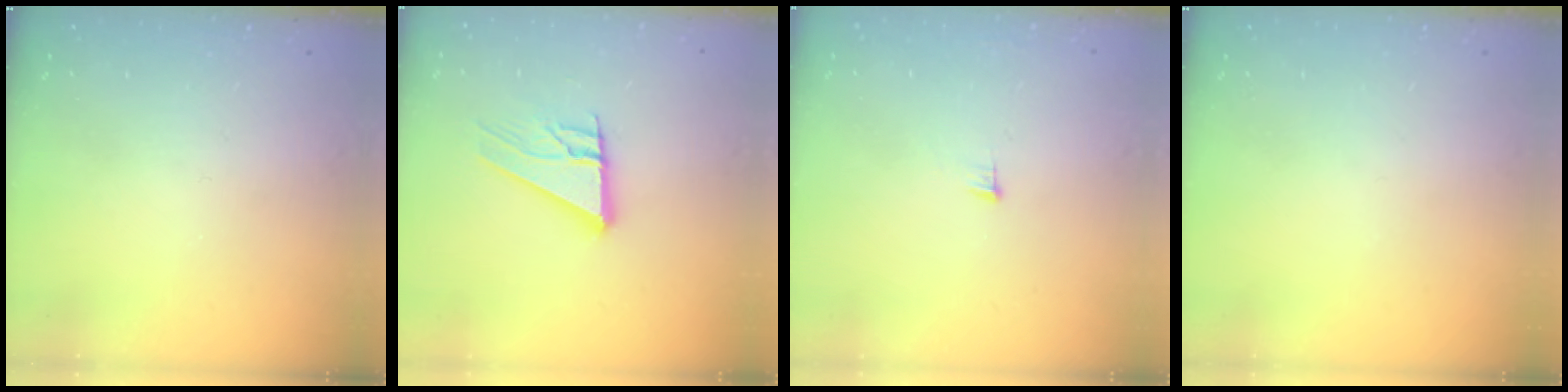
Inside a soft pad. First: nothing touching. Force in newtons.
{"total": 11.9, "press": 11.6, "slide": 2.5}
{"total": 5.4, "press": 5.3, "slide": 1.0}
{"total": 0.0}